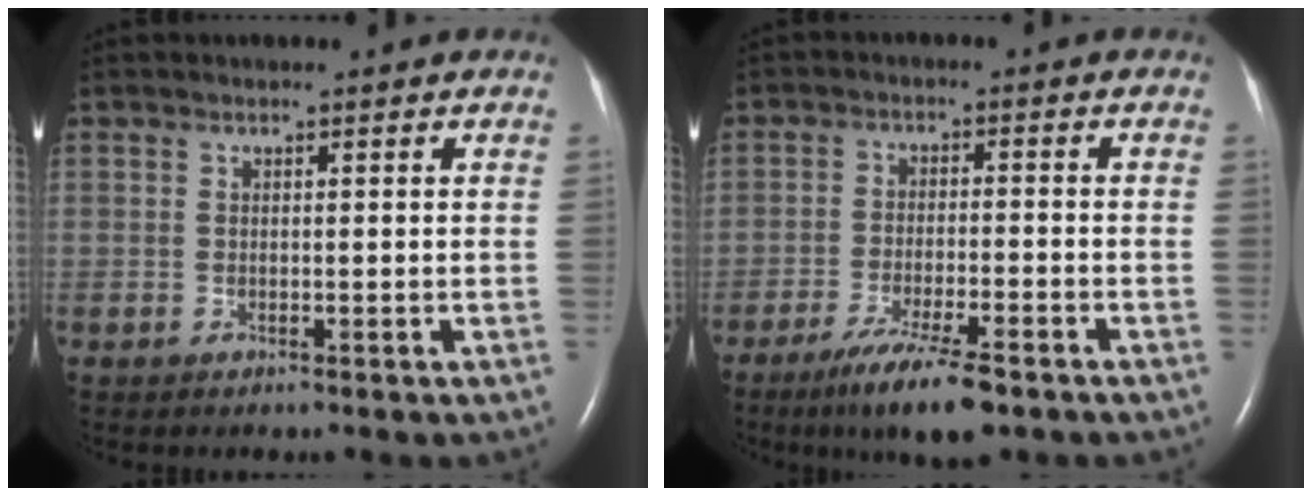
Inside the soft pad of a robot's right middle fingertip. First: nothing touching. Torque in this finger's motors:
{"motor_torque": [0.87, -0.77, 0.09, 0.04]}